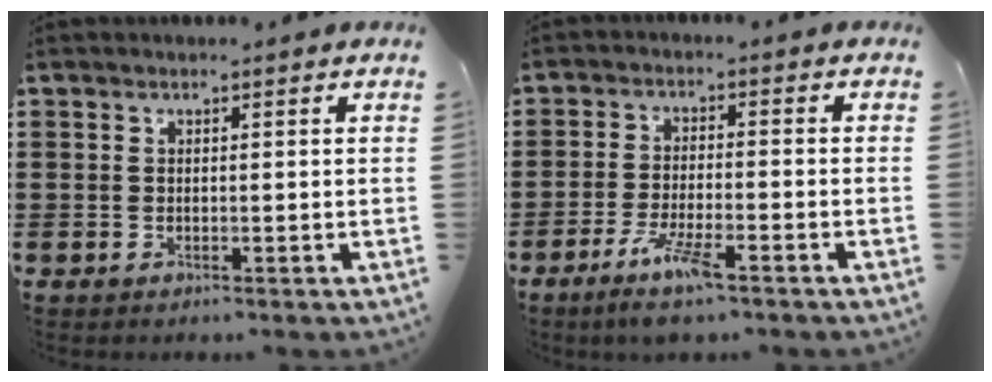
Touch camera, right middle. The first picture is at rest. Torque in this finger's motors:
{"motor_torque": [1.38, -0.75, 0.58, 0.14]}